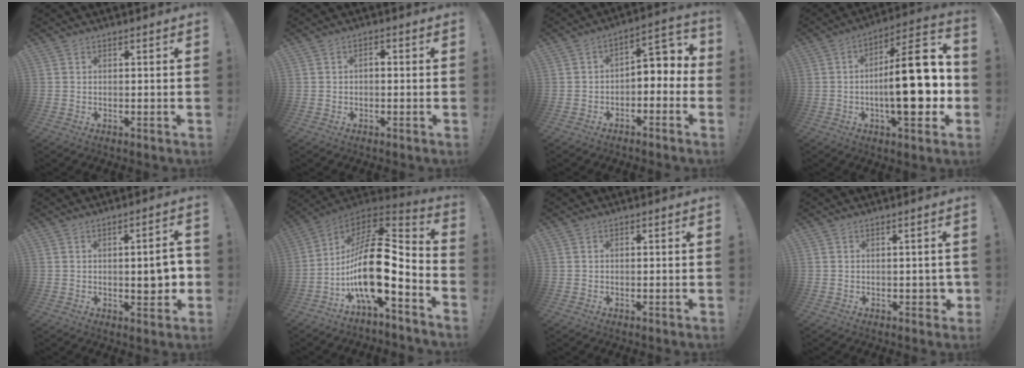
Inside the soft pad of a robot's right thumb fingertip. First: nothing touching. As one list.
[{"total": 1.8, "force": [-1.1, 0.8, 1.2], "torque": [-0.029, 0.011, -0.020]}, {"total": 4.9, "force": [-1.5, 3.1, 3.5], "torque": [-0.039, -0.001, -0.028]}, {"total": 22.5, "force": [-3.0, 6.9, 21.2], "torque": [-0.329, 0.016, -0.046]}, {"total": 7.4, "force": [-0.4, 2.3, 7.0], "torque": [-0.085, -0.005, -0.008]}, {"total": 20.1, "force": [-3.8, 8.0, 18.0], "torque": [-0.341, 0.007, -0.066]}, {"total": 0.5, "force": [-0.4, 0.3, 0.2], "torque": [-0.012, 0.003, -0.006]}, {"total": 2.7, "force": [-0.6, 1.7, 2.1], "torque": [-0.027, 0.008, -0.009]}]